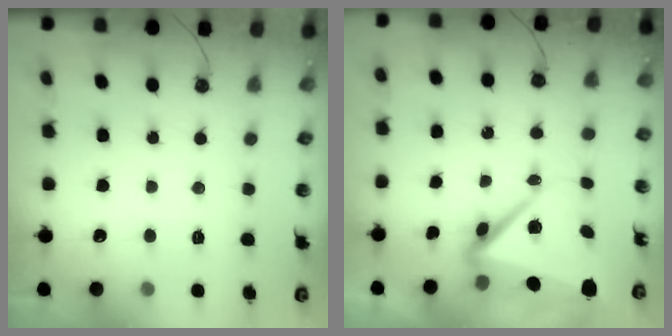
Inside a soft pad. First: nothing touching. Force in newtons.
{"total": 8.5, "press": 8.2, "slide": 2.0}